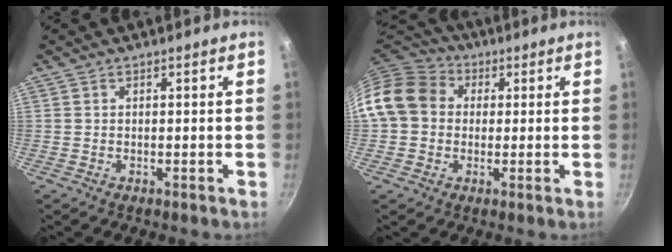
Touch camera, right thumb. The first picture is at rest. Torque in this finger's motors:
{"motor_torque": [-0.56, 0.78, 0.83, -0.76, 0.12]}